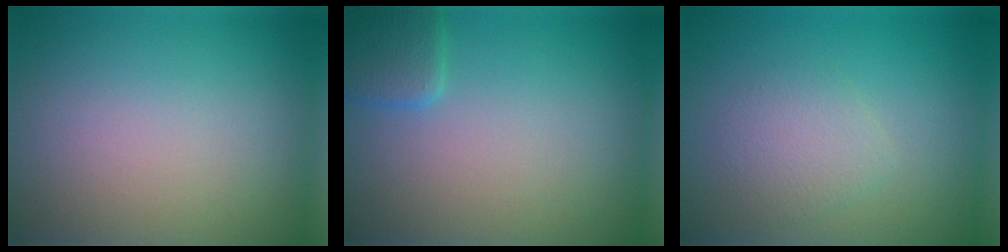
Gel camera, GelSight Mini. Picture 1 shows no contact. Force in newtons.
{"total": 2.1, "press": 2.1, "slide": 0.1}
{"total": 2.3, "press": 2.3, "slide": 0.1}